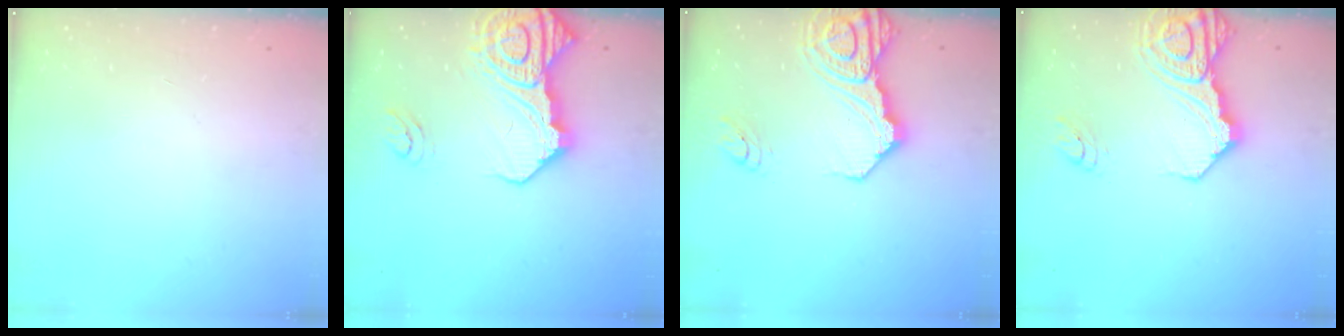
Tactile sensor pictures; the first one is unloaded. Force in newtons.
{"total": 22.2, "press": 22.0, "slide": 2.6}
{"total": 17.6, "press": 17.5, "slide": 2.0}
{"total": 17.6, "press": 17.5, "slide": 2.0}